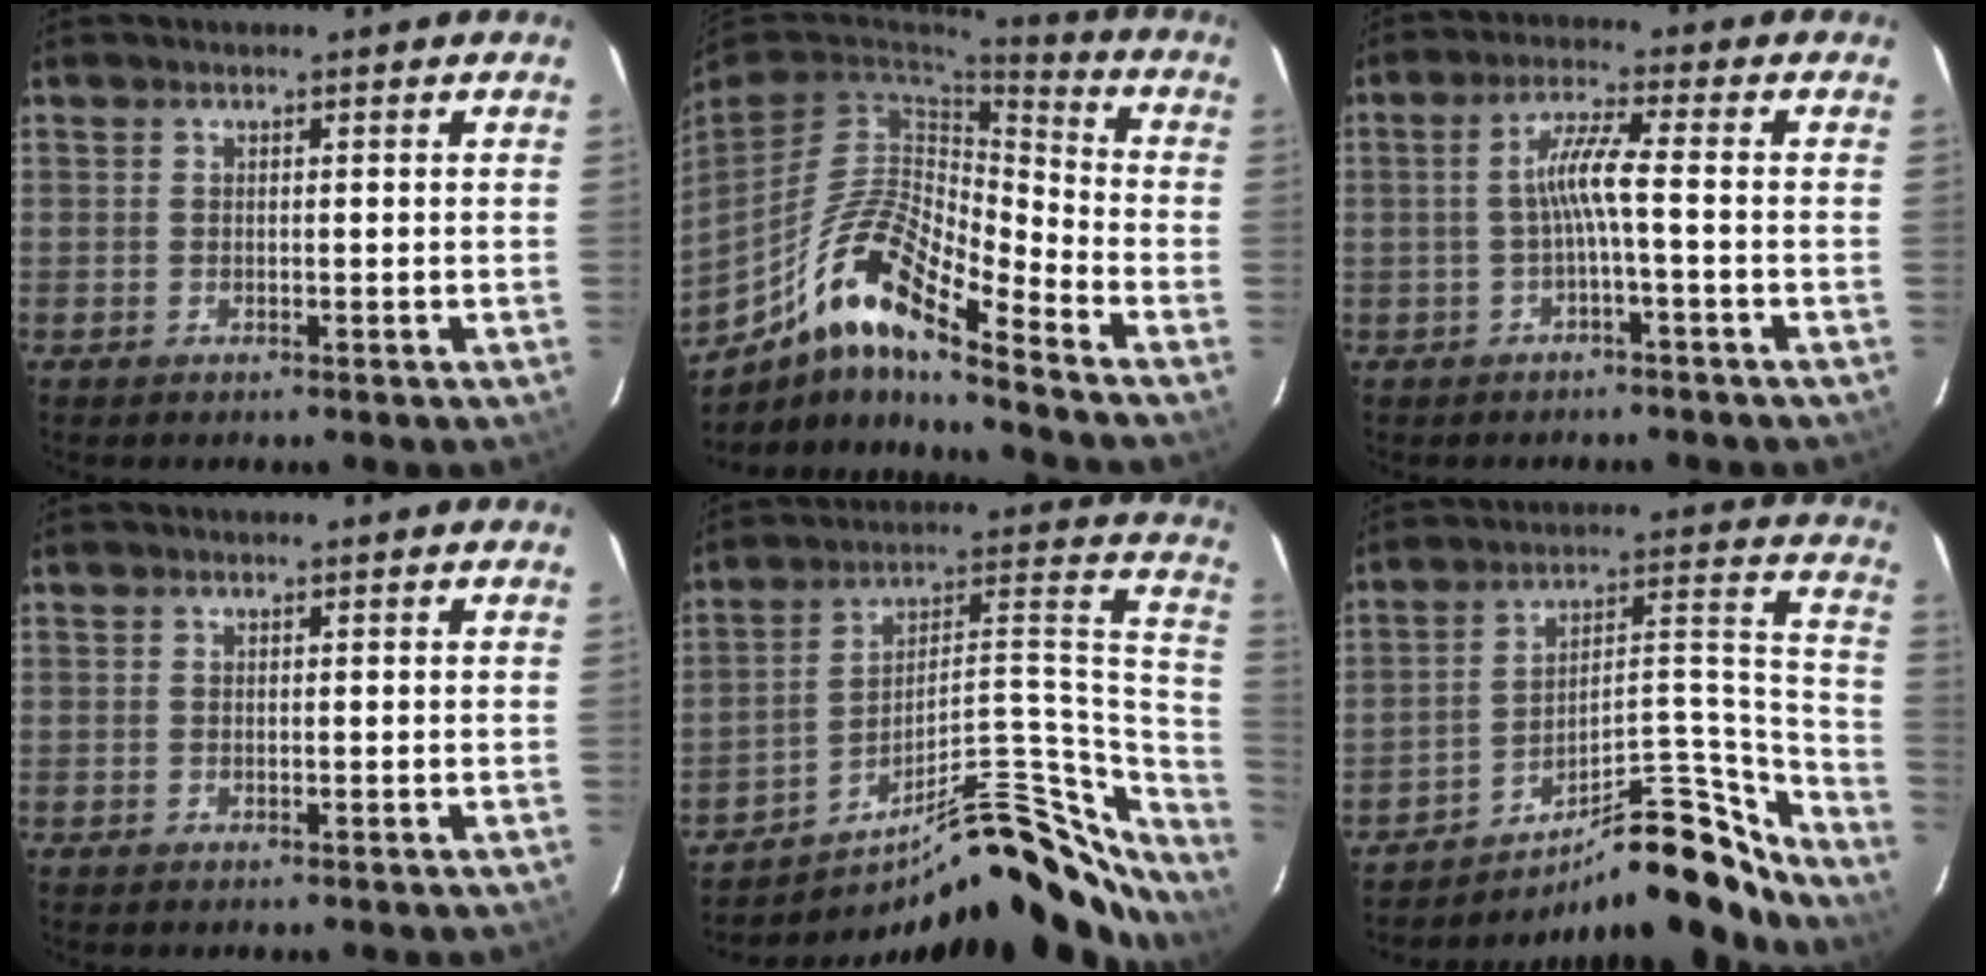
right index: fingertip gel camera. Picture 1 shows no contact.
{"total": 15.6, "force": [-9.9, 3.3, 11.6], "torque": [-0.217, -0.007, -0.199]}
{"total": 4.9, "force": [-1.4, -0.6, 4.7], "torque": [-0.101, 0.008, -0.023]}
{"total": 0.0}
{"total": 27.1, "force": [-20.0, 9.1, 15.9], "torque": [-0.190, 0.044, -0.283]}
{"total": 21.4, "force": [-19.1, 5.2, 8.1], "torque": [-0.086, 0.057, -0.280]}